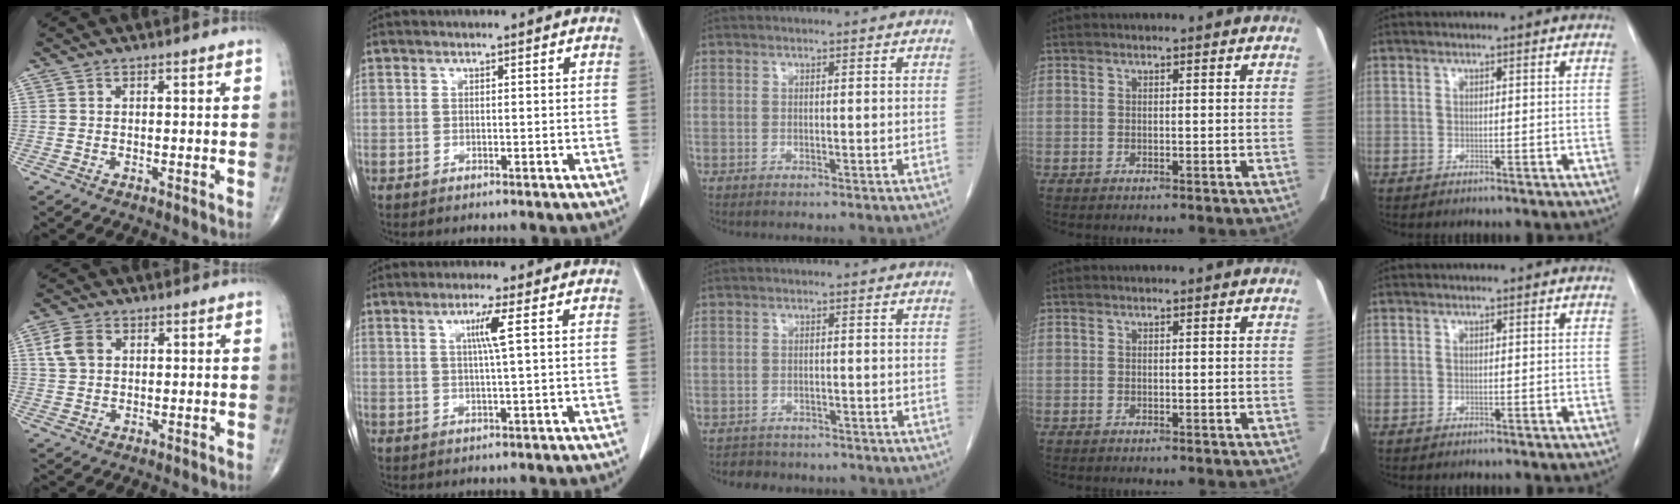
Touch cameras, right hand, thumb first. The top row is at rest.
{"thumb": {"total": 4.8, "force": [1.4, 3.4, 3.1], "torque": [-0.061, 0.005, 0.027]}, "index": {"total": 3.6, "force": [1.0, -0.9, 3.3], "torque": [-0.063, -0.002, 0.020]}, "middle": {"total": 4.8, "force": [-4.1, 2.4, 0.7], "torque": [-0.015, 0.006, -0.050]}}